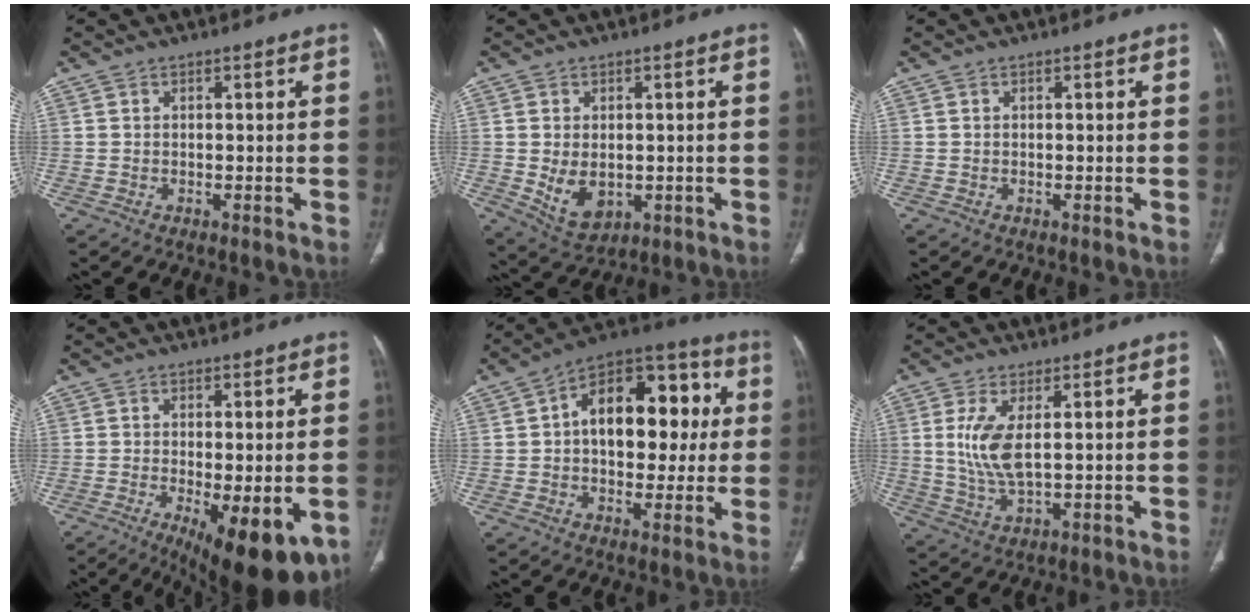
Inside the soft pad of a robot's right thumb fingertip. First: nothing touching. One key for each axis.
{"total": 6.9, "fx": -0.8, "fy": 4.8, "fz": 4.9, "tx": -0.072, "ty": -0.009, "tz": 0.007}
{"total": 0.0}
{"total": 14.2, "fx": -5.3, "fy": 4.9, "fz": 12.1, "tx": -0.153, "ty": -0.017, "tz": -0.066}
{"total": 19.5, "fx": 2.7, "fy": 12.0, "fz": 15.2, "tx": -0.172, "ty": 0.033, "tz": 0.033}
{"total": 7.8, "fx": 1.5, "fy": 2.8, "fz": 7.1, "tx": -0.161, "ty": -0.015, "tz": 0.038}